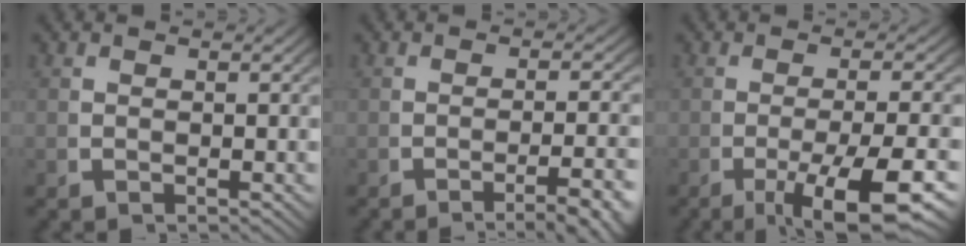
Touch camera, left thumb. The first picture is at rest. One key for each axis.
{"total": 5.4, "fx": -3.4, "fy": 1.4, "fz": 4.0, "tx": -0.055, "ty": -0.010, "tz": -0.046}
{"total": 7.4, "fx": -3.2, "fy": 2.8, "fz": 6.0, "tx": -0.104, "ty": -0.019, "tz": -0.040}